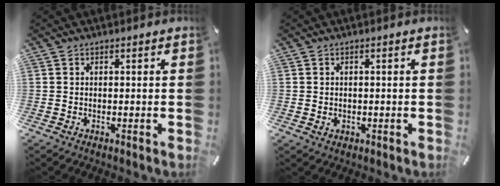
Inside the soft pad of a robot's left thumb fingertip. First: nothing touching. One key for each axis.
{"total": 1.3, "fx": 0.1, "fy": 1.2, "fz": 0.3, "tx": -0.007, "ty": 0.005, "tz": -0.001}